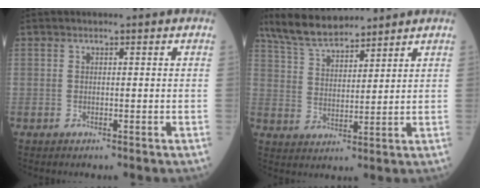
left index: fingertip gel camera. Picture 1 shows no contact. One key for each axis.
{"total": 9.2, "fx": 8.1, "fy": 2.3, "fz": 3.9, "tx": -0.082, "ty": 0.013, "tz": 0.155}